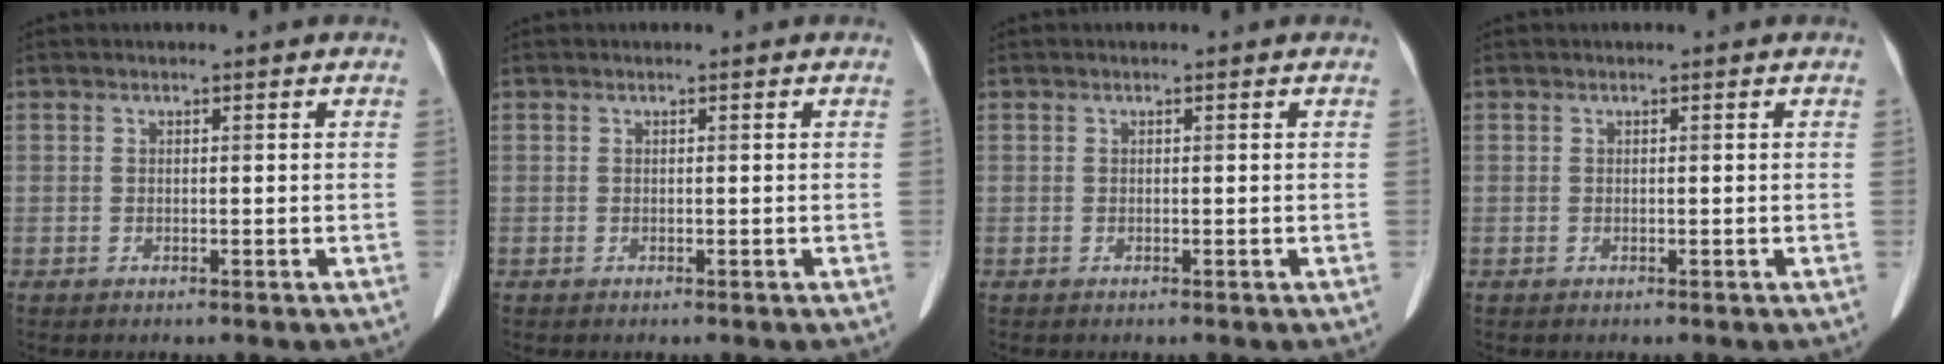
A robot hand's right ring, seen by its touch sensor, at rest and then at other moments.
{"total": 0.0}
{"total": 0.0}
{"total": 0.0}